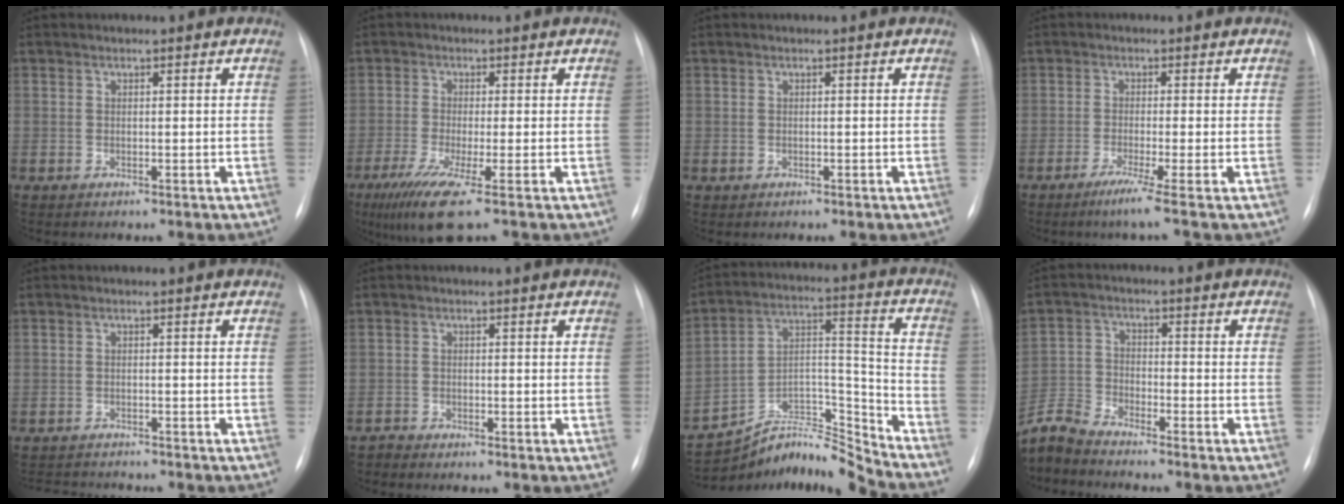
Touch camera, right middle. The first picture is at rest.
{"total": 7.2, "force": [-4.2, -0.2, 5.9], "torque": [-0.111, -0.026, -0.078]}
{"total": 0.0}
{"total": 3.7, "force": [-2.3, -1.4, 2.5], "torque": [-0.050, -0.012, -0.050]}
{"total": 5.2, "force": [-5.1, 0.6, 0.8], "torque": [-0.010, -0.006, -0.079]}
{"total": 1.0, "force": [-1.0, 0.0, -0.3], "torque": [0.006, -0.005, -0.022]}
{"total": 12.7, "force": [-12.6, -1.7, -0.2], "torque": [0.008, 0.065, -0.225]}
{"total": 8.3, "force": [-8.1, 0.4, 1.6], "torque": [-0.044, -0.001, -0.166]}